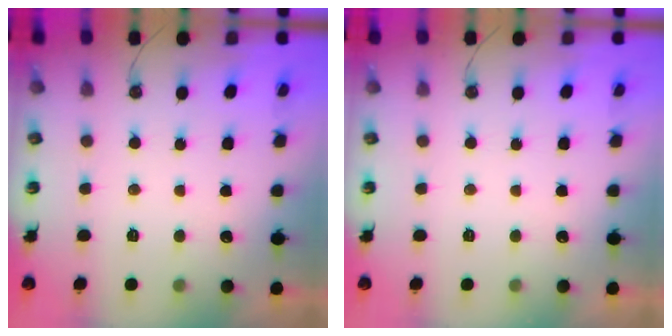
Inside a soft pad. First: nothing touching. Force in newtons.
{"total": 0.0}